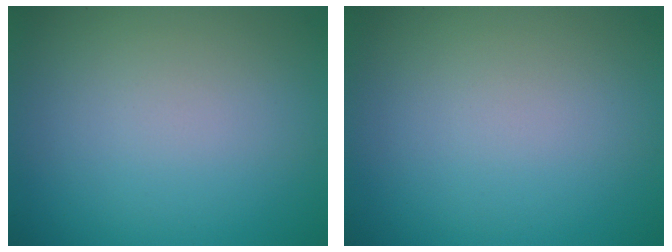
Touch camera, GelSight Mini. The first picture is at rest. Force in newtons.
{"total": 0.0}